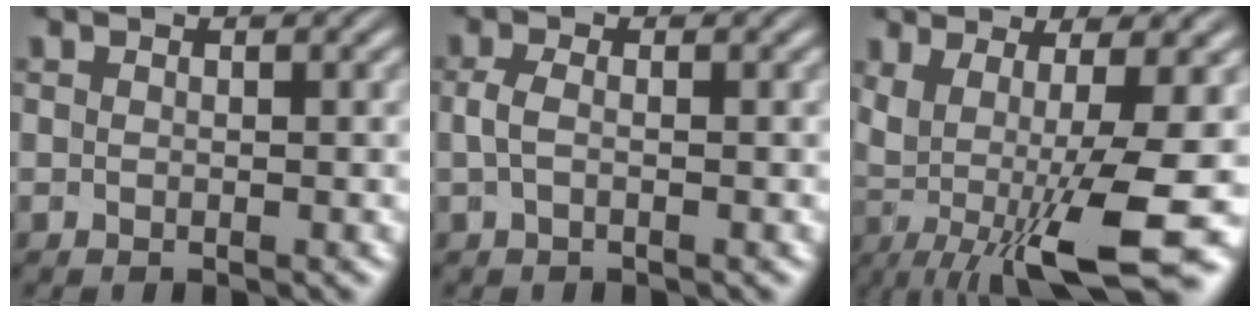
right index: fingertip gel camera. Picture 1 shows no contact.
{"total": 1.6, "force": [-0.1, 0.4, 1.6], "torque": [-0.039, -0.002, -0.001]}
{"total": 11.0, "force": [-0.9, 5.4, 9.6], "torque": [-0.161, -0.023, -0.008]}